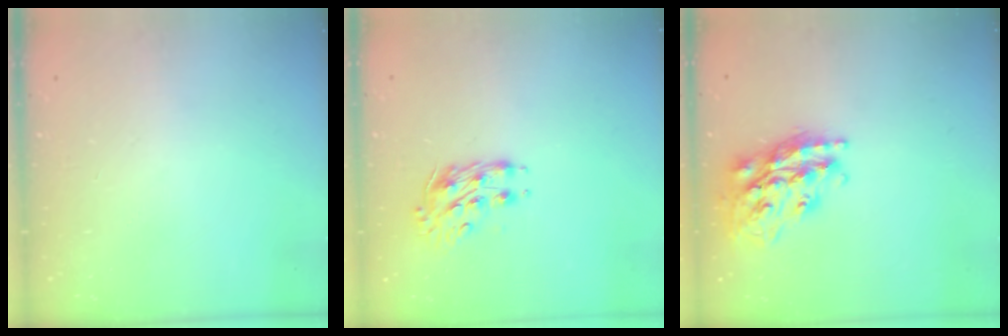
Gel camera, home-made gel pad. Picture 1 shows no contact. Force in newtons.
{"total": 9.4, "press": 9.4, "slide": 0.9}
{"total": 21.4, "press": 21.4, "slide": 1.6}